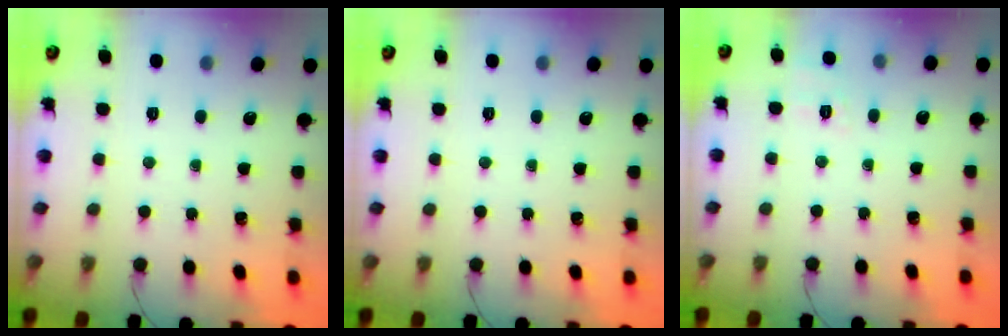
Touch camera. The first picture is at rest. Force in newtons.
{"total": 0.0}
{"total": 2.0, "press": 0.8, "slide": 1.8}